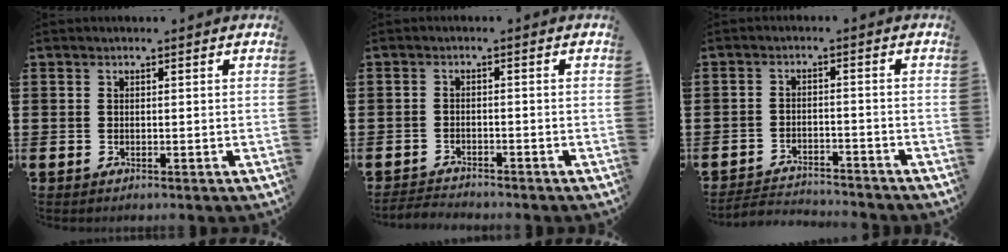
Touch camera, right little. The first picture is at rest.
{"total": 1.7, "force": [-1.7, 0.0, -0.1], "torque": [-0.002, 0.003, -0.037]}
{"total": 2.7, "force": [-2.7, 0.1, 0.0], "torque": [-0.006, 0.002, -0.060]}